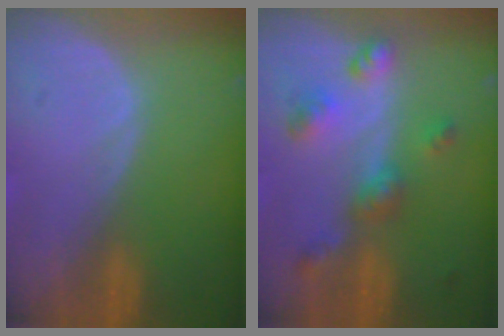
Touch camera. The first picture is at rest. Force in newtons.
{"total": 6.8, "press": 6.0, "slide": 3.2}